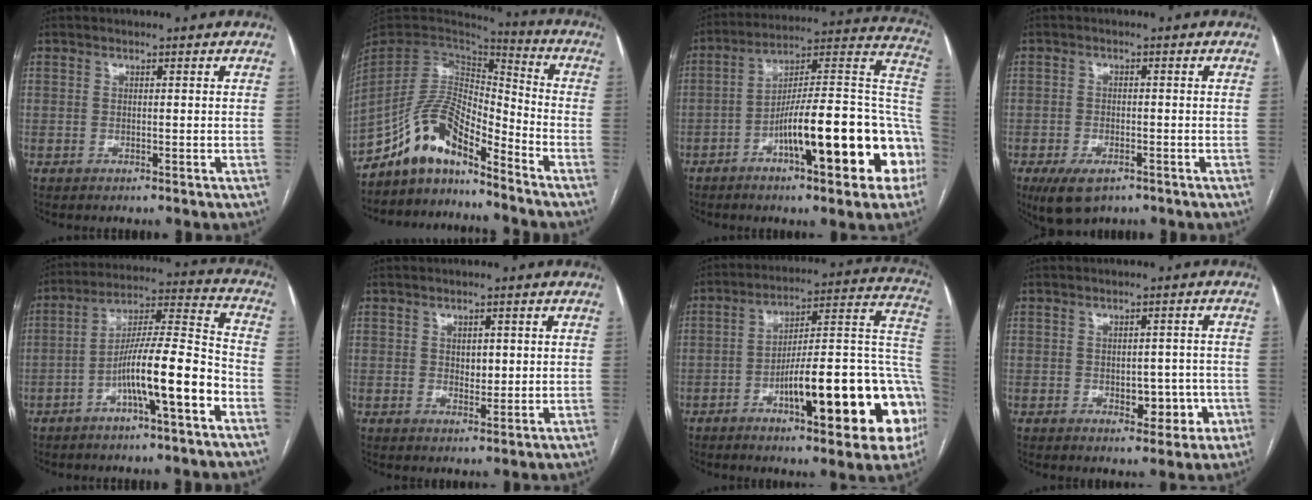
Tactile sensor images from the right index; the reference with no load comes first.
{"total": 12.0, "force": [-9.7, 3.2, 6.5], "torque": [-0.128, 0.029, -0.179]}
{"total": 22.6, "force": [-7.9, 4.1, 20.8], "torque": [-0.239, 0.032, -0.112]}
{"total": 5.6, "force": [-3.6, 2.7, 3.4], "torque": [-0.071, -0.010, -0.053]}
{"total": 12.8, "force": [-5.5, 0.8, 11.6], "torque": [-0.202, 0.018, -0.092]}
{"total": 2.7, "force": [0.6, 1.7, 2.0], "torque": [-0.026, -0.003, 0.011]}
{"total": 24.9, "force": [-8.2, 5.4, 22.9], "torque": [-0.231, 0.027, -0.108]}
{"total": 5.5, "force": [-1.7, 3.3, 4.1], "torque": [-0.038, 0.014, -0.013]}